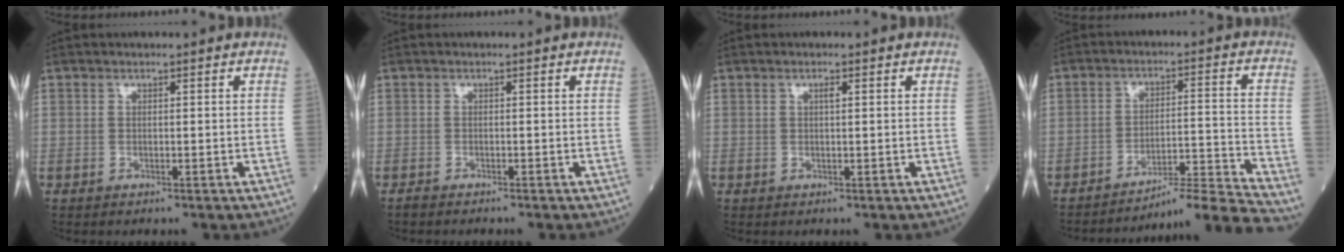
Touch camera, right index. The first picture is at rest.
{"total": 0.9, "force": [-0.9, 0.0, 0.2], "torque": [-0.011, -0.002, -0.019]}
{"total": 0.8, "force": [0.3, 0.1, 0.7], "torque": [-0.016, 0.001, 0.005]}
{"total": 10.5, "force": [-9.6, -4.0, 0.7], "torque": [-0.003, 0.021, -0.160]}